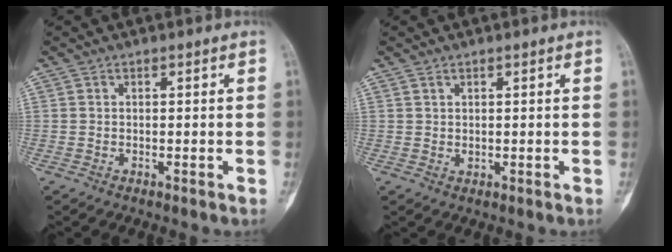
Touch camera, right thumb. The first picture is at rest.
{"total": 1.0, "force": [0.5, 0.5, 0.7], "torque": [-0.014, -0.005, 0.012]}